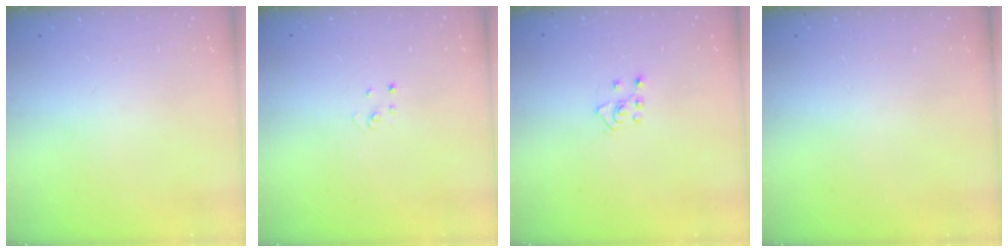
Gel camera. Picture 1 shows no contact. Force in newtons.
{"total": 1.9, "press": 1.9, "slide": 0.2}
{"total": 4.1, "press": 4.1, "slide": 0.5}
{"total": 0.0}